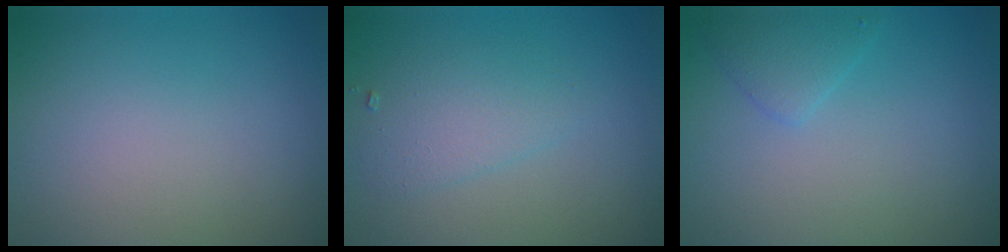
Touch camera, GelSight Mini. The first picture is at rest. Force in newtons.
{"total": 2.2, "press": 2.2, "slide": 0.1}
{"total": 1.7, "press": 1.7, "slide": 0.1}